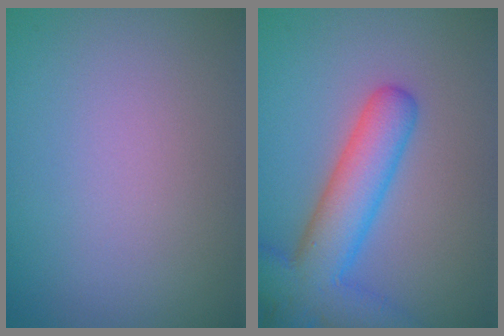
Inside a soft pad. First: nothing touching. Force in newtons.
{"total": 7.6, "press": 7.6, "slide": 0.4}